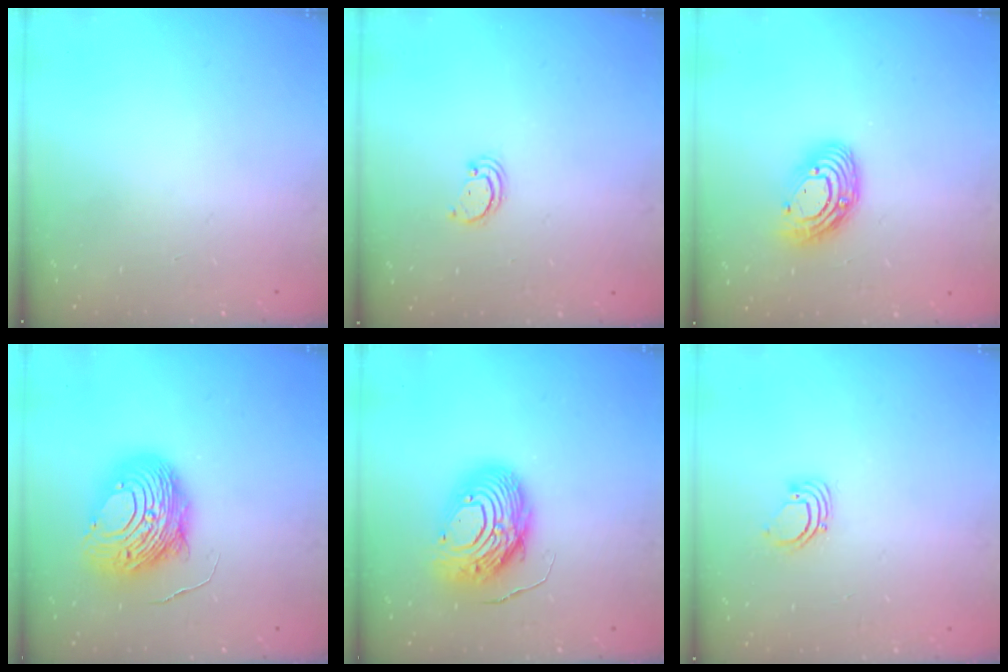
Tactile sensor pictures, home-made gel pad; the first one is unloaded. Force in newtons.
{"total": 2.2, "press": 2.2, "slide": 0.1}
{"total": 11.6, "press": 11.5, "slide": 1.1}
{"total": 13.6, "press": 13.5, "slide": 1.3}
{"total": 12.9, "press": 12.8, "slide": 1.3}
{"total": 2.2, "press": 2.2, "slide": 0.2}